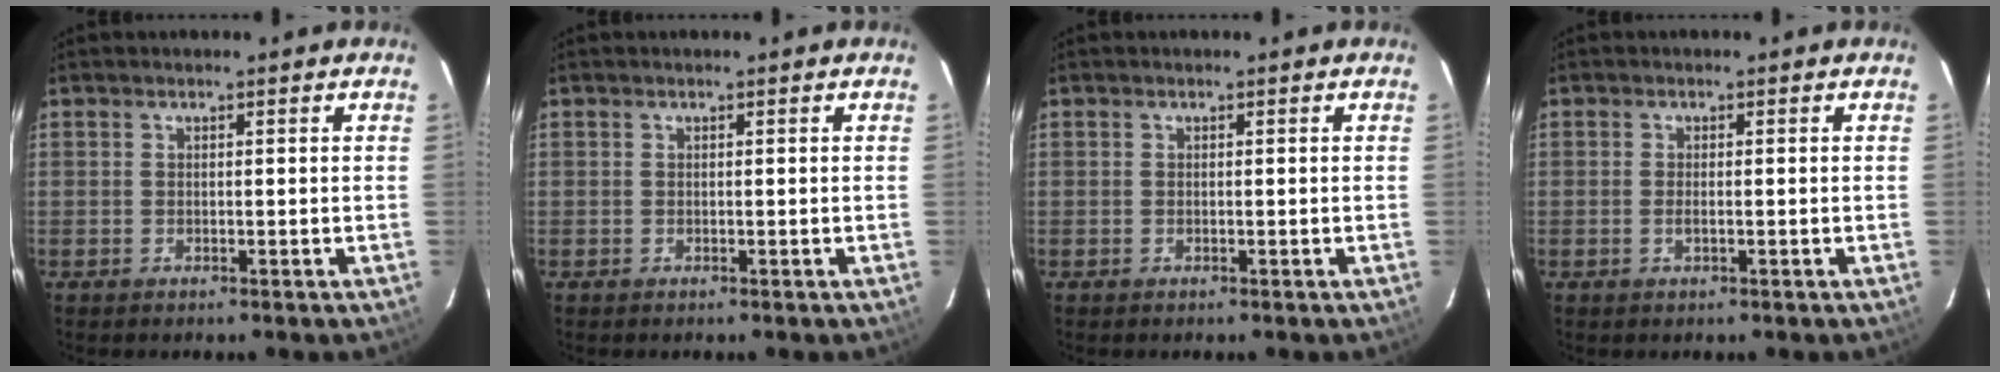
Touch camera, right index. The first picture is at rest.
{"total": 0.0}
{"total": 0.0}
{"total": 1.2, "force": [-0.3, 0.3, 1.2], "torque": [-0.024, -0.002, -0.005]}